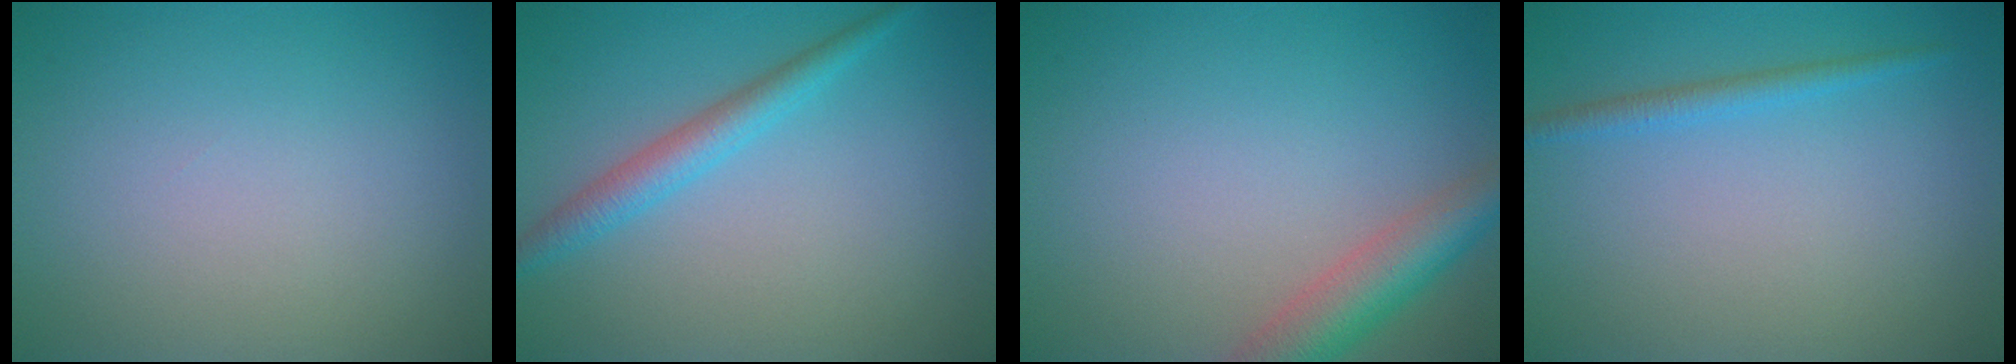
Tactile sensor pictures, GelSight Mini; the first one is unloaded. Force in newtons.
{"total": 2.7, "press": 2.7, "slide": 0.1}
{"total": 4.4, "press": 4.4, "slide": 0.2}
{"total": 1.5, "press": 1.5, "slide": 0.1}